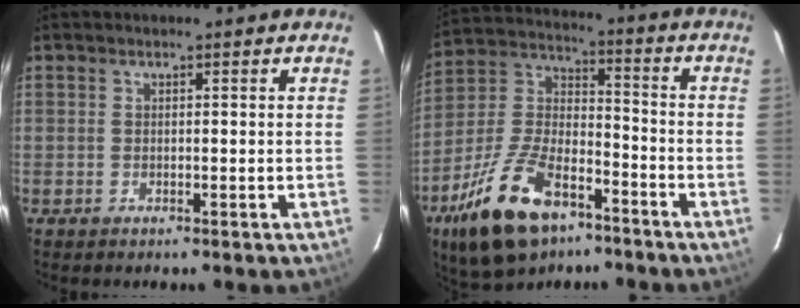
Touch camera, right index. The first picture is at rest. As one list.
[{"total": 19.8, "force": [-11.6, 9.7, 12.9], "torque": [-0.264, 0.002, -0.202]}]